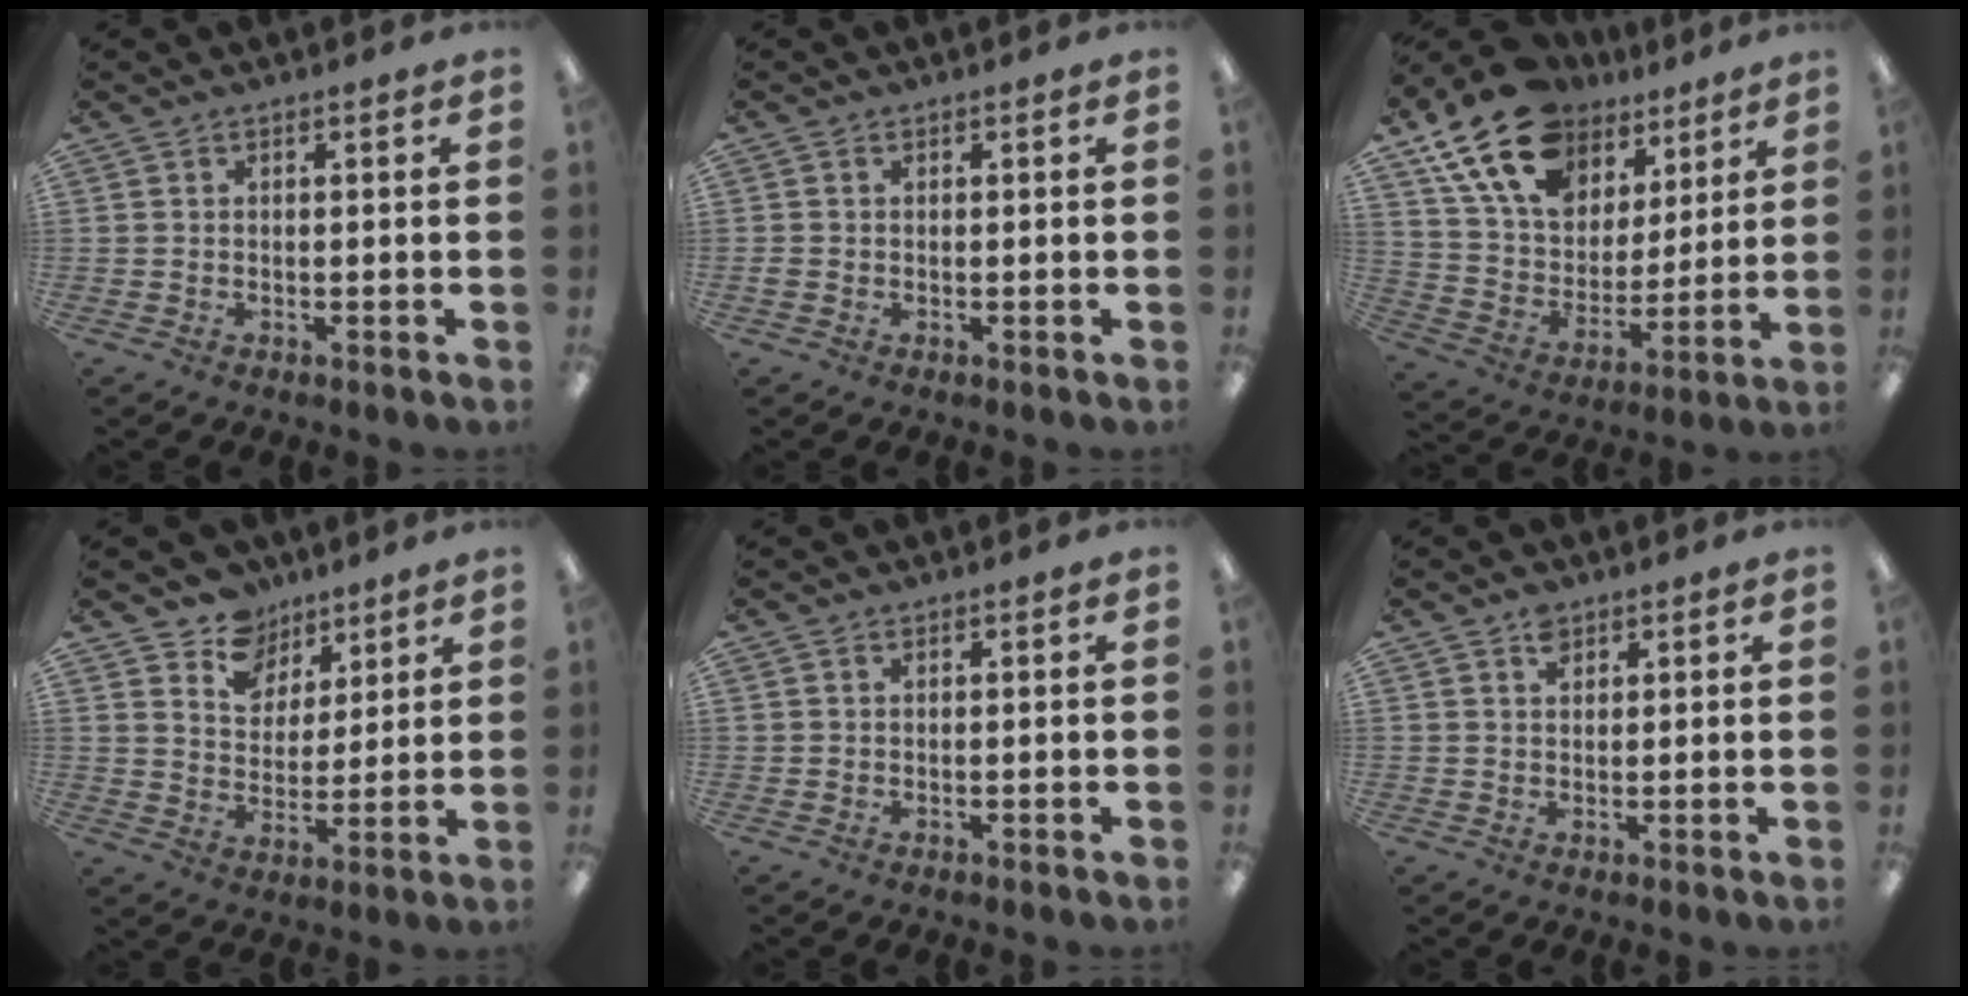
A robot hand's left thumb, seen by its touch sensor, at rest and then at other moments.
{"total": 0.9, "force": [-0.2, 0.7, 0.5], "torque": [-0.008, 0.003, -0.004]}
{"total": 20.4, "force": [13.5, 12.3, 9.1], "torque": [-0.179, -0.064, 0.252]}
{"total": 9.7, "force": [7.2, 6.5, 0.8], "torque": [-0.019, -0.057, 0.135]}
{"total": 0.0}
{"total": 2.5, "force": [1.8, 1.4, 1.1], "torque": [-0.016, -0.004, 0.032]}